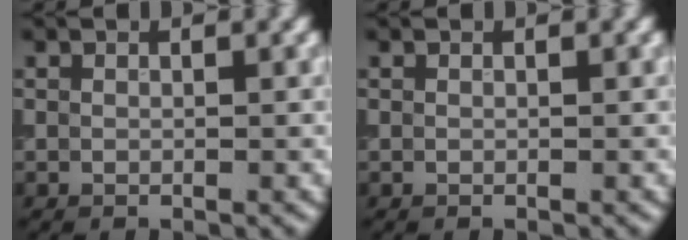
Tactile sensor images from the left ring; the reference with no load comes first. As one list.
[{"total": 0.0}]